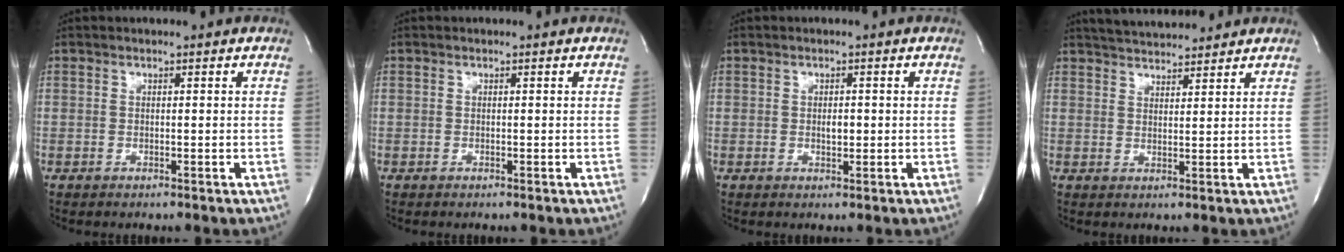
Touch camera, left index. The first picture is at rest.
{"total": 0.0}
{"total": 1.5, "force": [-0.1, 0.7, 1.3], "torque": [-0.022, -0.003, 0.000]}
{"total": 7.5, "force": [7.1, 1.1, 2.3], "torque": [-0.043, 0.020, 0.112]}